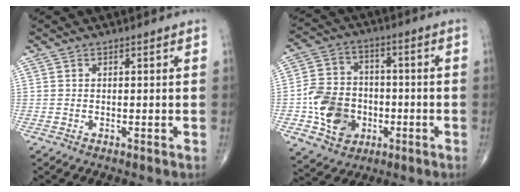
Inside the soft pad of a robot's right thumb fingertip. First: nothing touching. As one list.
[{"total": 13.5, "force": [-3.3, 11.0, 7.2], "torque": [-0.092, 0.019, -0.057]}]